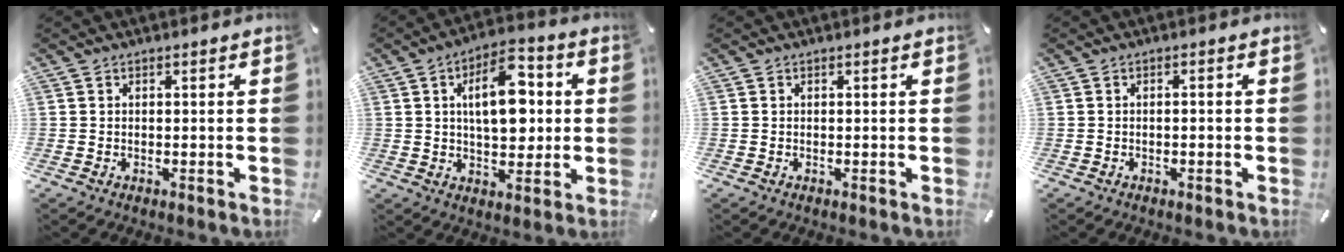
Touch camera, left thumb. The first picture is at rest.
{"total": 14.2, "force": [2.6, 8.1, 11.4], "torque": [-0.179, 0.000, 0.040]}
{"total": 0.0}
{"total": 1.2, "force": [-0.7, 0.3, 0.9], "torque": [-0.016, 0.002, -0.014]}